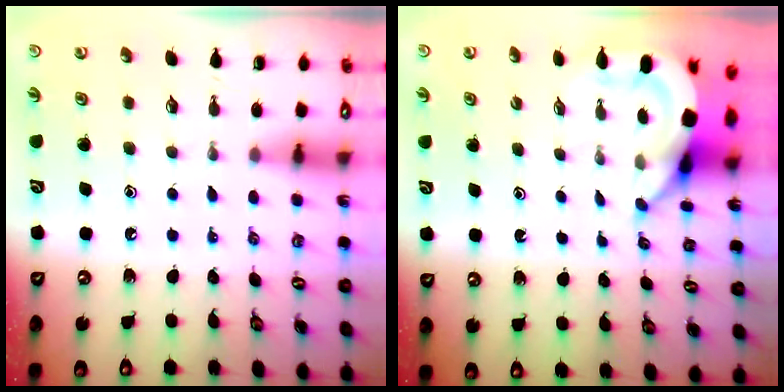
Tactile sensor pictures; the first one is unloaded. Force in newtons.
{"total": 5.3, "press": 5.2, "slide": 0.5}